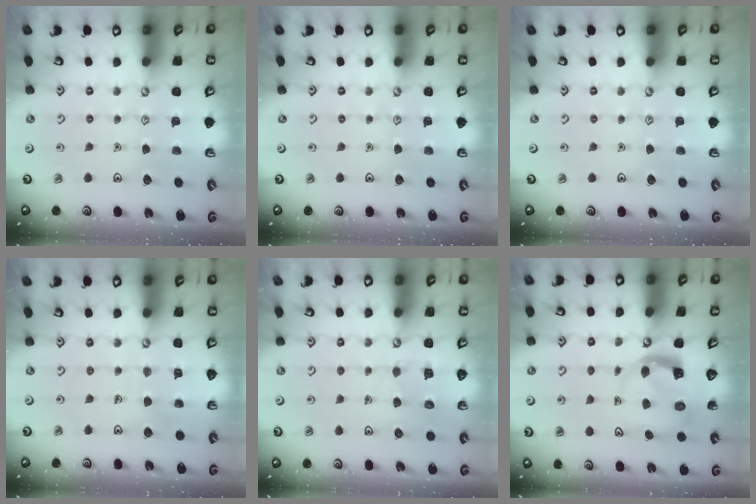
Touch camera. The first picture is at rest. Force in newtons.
{"total": 0.0}
{"total": 0.0}
{"total": 4.3, "press": 4.3, "slide": 0.4}
{"total": 3.4, "press": 3.4, "slide": 0.3}
{"total": 4.7, "press": 4.7, "slide": 0.5}